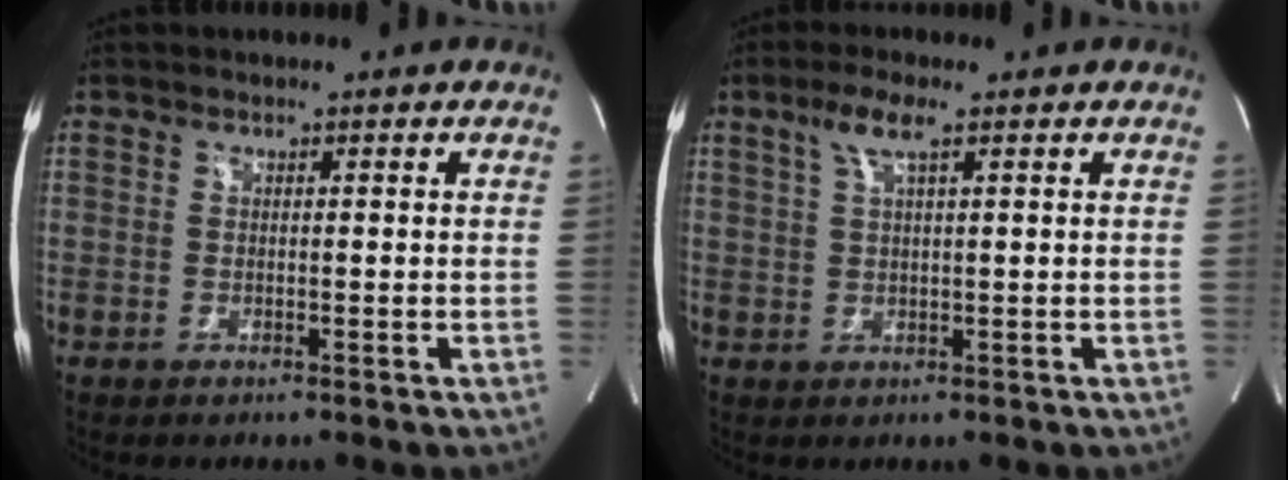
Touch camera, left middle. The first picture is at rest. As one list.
[{"total": 4.0, "force": [2.2, 0.4, 3.3], "torque": [-0.073, 0.008, 0.045]}]